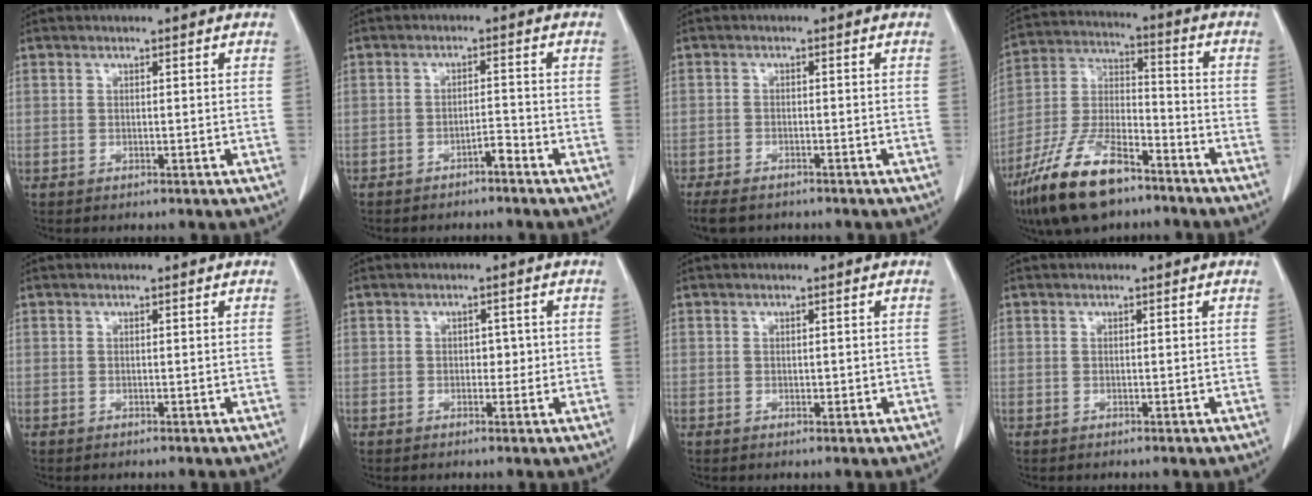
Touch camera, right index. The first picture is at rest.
{"total": 2.0, "force": [-1.7, 0.2, 1.1], "torque": [-0.015, 0.003, -0.027]}
{"total": 5.8, "force": [-4.7, 2.3, 2.4], "torque": [-0.036, -0.008, -0.070]}
{"total": 15.5, "force": [-10.6, 5.2, 10.2], "torque": [-0.209, -0.005, -0.196]}
{"total": 0.0}
{"total": 2.0, "force": [0.1, 1.4, 1.5], "torque": [-0.015, 0.005, 0.001]}
{"total": 1.1, "force": [0.0, 0.7, 0.8], "torque": [-0.009, -0.001, 0.002]}
{"total": 0.0}